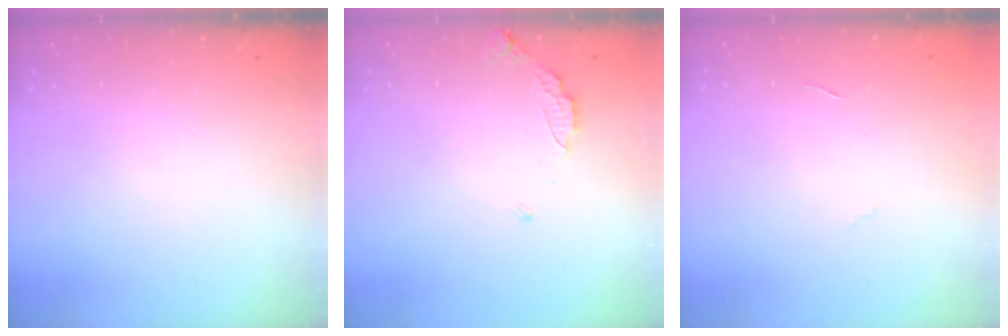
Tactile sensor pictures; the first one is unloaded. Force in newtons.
{"total": 2.9, "press": 2.9, "slide": 0.3}
{"total": 3.6, "press": 3.6, "slide": 0.2}